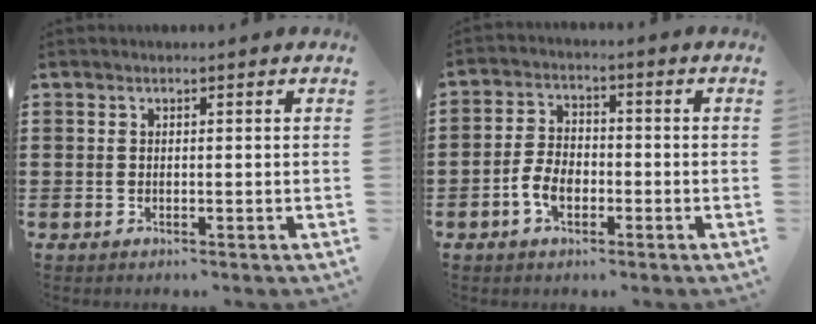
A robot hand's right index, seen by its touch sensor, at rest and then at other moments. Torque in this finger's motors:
{"motor_torque": [2.14, 0.00, 0.08, 0.01]}